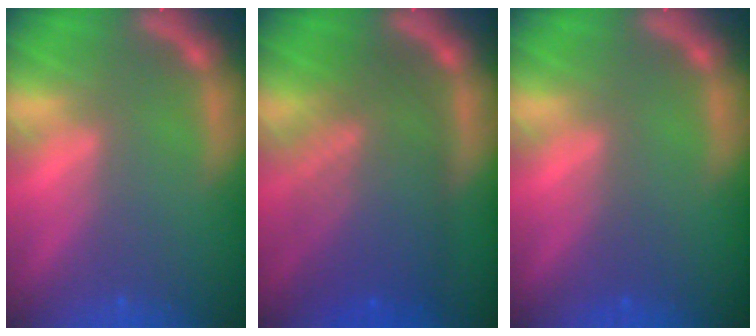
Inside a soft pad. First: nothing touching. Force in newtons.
{"total": 9.1}
{"total": 1.0}